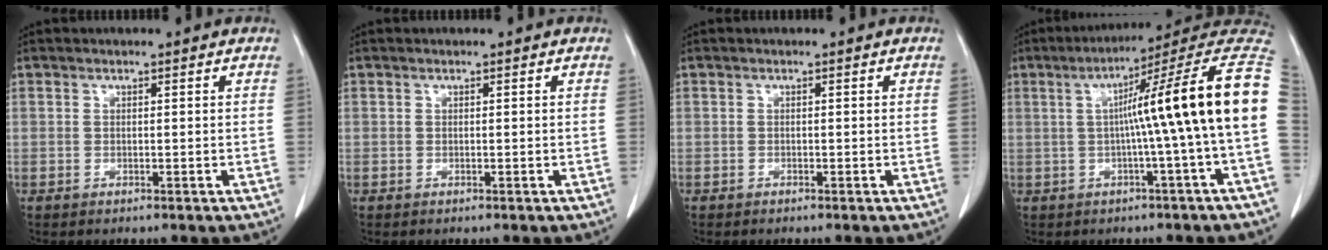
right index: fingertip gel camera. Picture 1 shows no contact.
{"total": 0.0}
{"total": 0.0}
{"total": 16.6, "force": [0.8, -1.5, 16.5], "torque": [-0.209, 0.035, 0.003]}